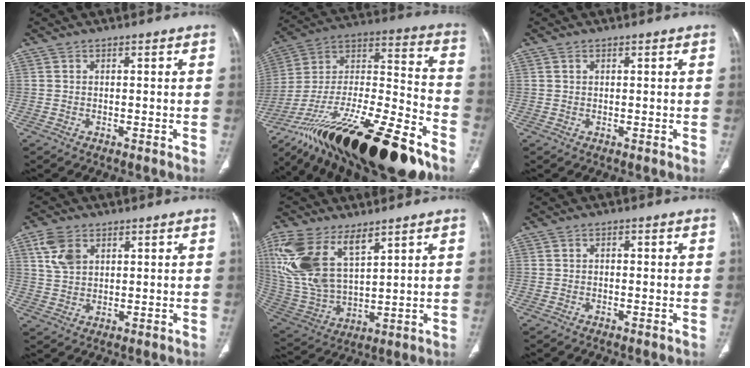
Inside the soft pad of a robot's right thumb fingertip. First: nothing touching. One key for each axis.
{"total": 36.7, "fx": -23.7, "fy": 11.1, "fz": 25.9, "tx": -0.428, "ty": 0.025, "tz": -0.403}
{"total": 0.7, "fx": 0.4, "fy": 0.5, "fz": 0.4, "tx": -0.006, "ty": 0.000, "tz": 0.007}
{"total": 6.5, "fx": 2.9, "fy": 4.3, "fz": 3.9, "tx": -0.069, "ty": -0.004, "tz": 0.064}
{"total": 18.6, "fx": 9.6, "fy": 9.4, "fz": 12.9, "tx": -0.275, "ty": -0.029, "tz": 0.207}
{"total": 0.8, "fx": -0.1, "fy": 0.7, "fz": 0.5, "tx": -0.005, "ty": 0.004, "tz": -0.004}